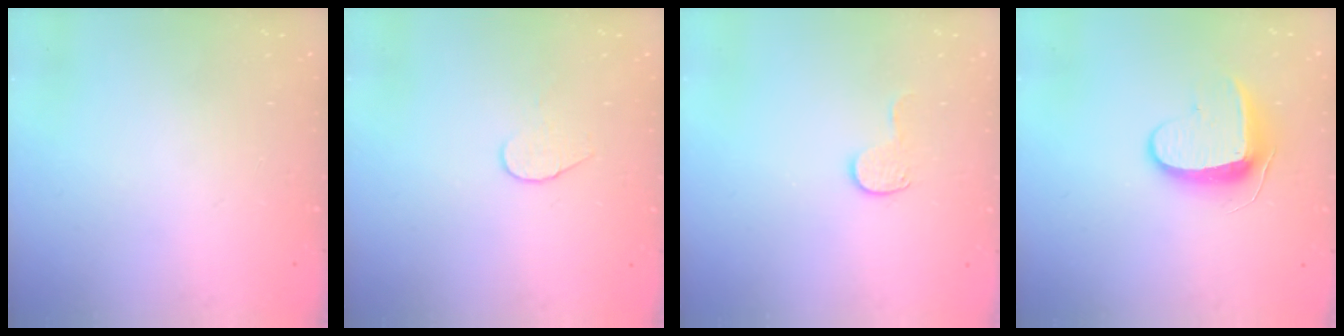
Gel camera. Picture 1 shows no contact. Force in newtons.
{"total": 4.7, "press": 4.6, "slide": 0.4}
{"total": 5.5, "press": 5.5, "slide": 0.5}
{"total": 9.1, "press": 9.1, "slide": 0.8}